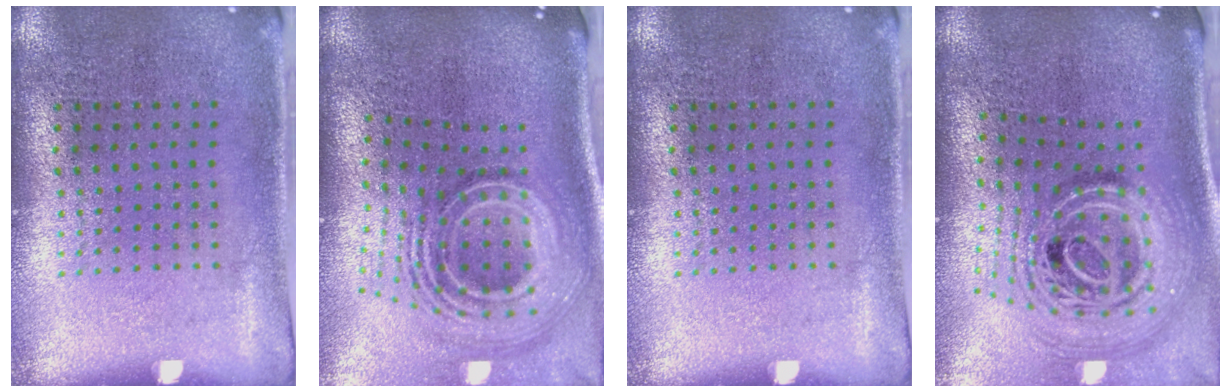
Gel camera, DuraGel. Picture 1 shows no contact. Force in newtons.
{"total": 2.8, "press": 1.8, "slide": 2.1}
{"total": 0.0}
{"total": 2.5, "press": 1.8, "slide": 1.8}